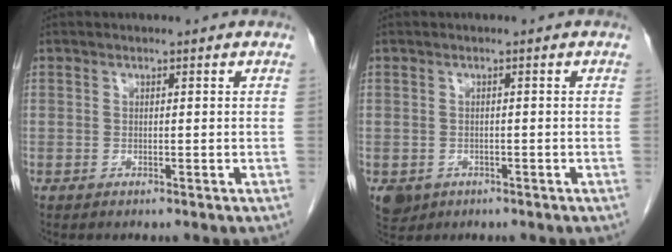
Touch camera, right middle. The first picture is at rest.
{"total": 3.1, "force": [-1.5, 2.6, 0.9], "torque": [-0.015, -0.001, -0.018]}